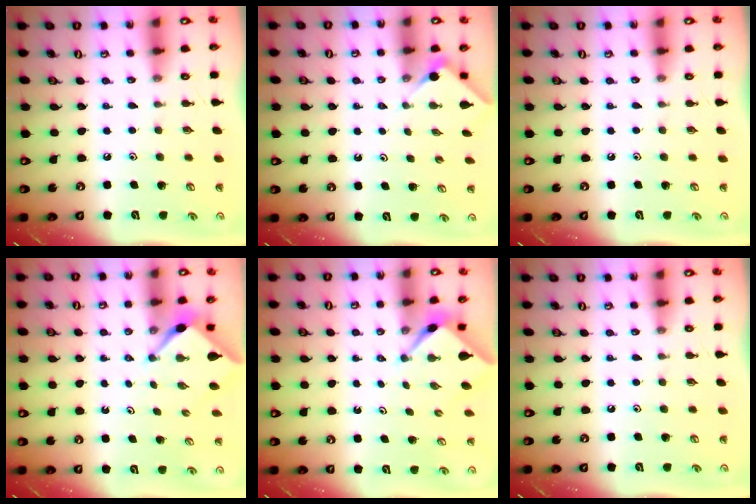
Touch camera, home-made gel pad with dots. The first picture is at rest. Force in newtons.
{"total": 2.7, "press": 2.7, "slide": 0.4}
{"total": 0.0}
{"total": 2.2, "press": 2.2, "slide": 0.3}
{"total": 2.2, "press": 2.2, "slide": 0.2}
{"total": 0.0}